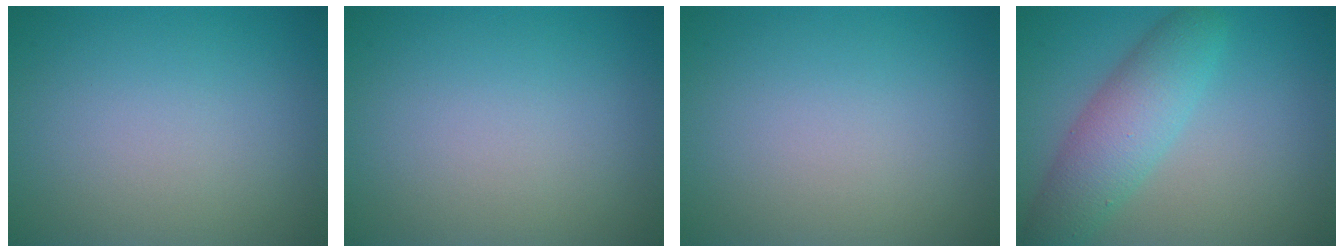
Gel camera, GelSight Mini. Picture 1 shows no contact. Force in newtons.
{"total": 0.0}
{"total": 0.0}
{"total": 5.2, "press": 5.2, "slide": 0.2}